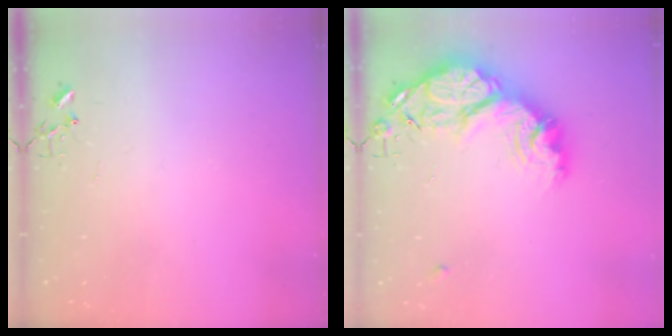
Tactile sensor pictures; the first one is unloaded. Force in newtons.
{"total": 20.5, "press": 20.5, "slide": 1.5}